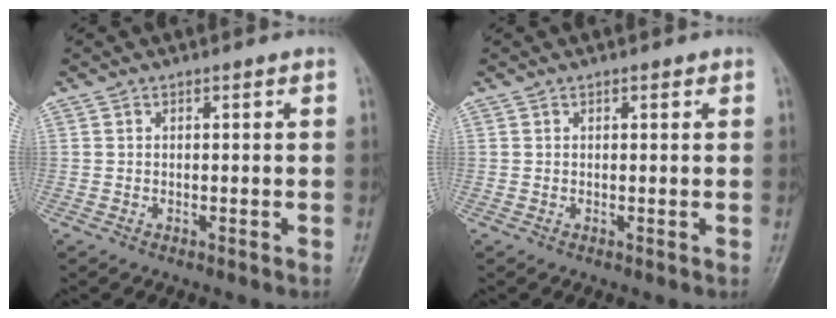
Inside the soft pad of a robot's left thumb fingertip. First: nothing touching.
{"total": 1.0, "force": [0.6, 0.6, 0.6], "torque": [0.000, -0.001, 0.005]}